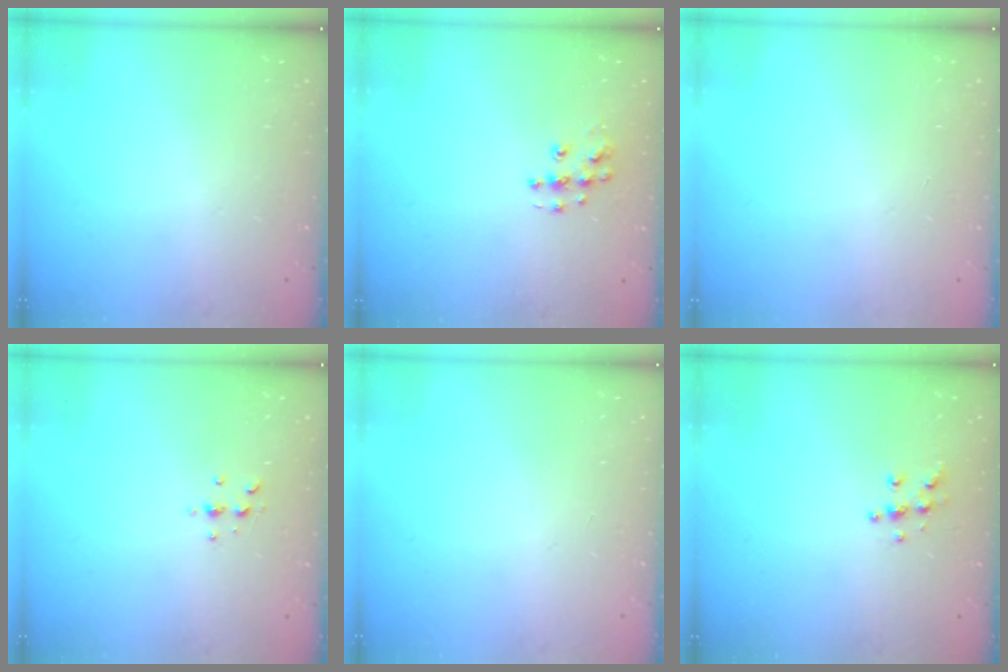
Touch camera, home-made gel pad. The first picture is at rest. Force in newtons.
{"total": 7.9, "press": 7.9, "slide": 0.4}
{"total": 0.0}
{"total": 3.3, "press": 3.2, "slide": 0.4}
{"total": 0.0}
{"total": 5.4, "press": 5.4, "slide": 0.3}